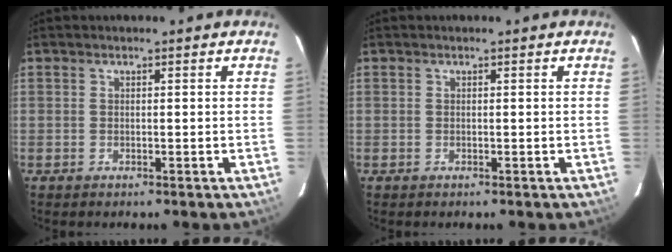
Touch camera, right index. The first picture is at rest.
{"total": 0.0}